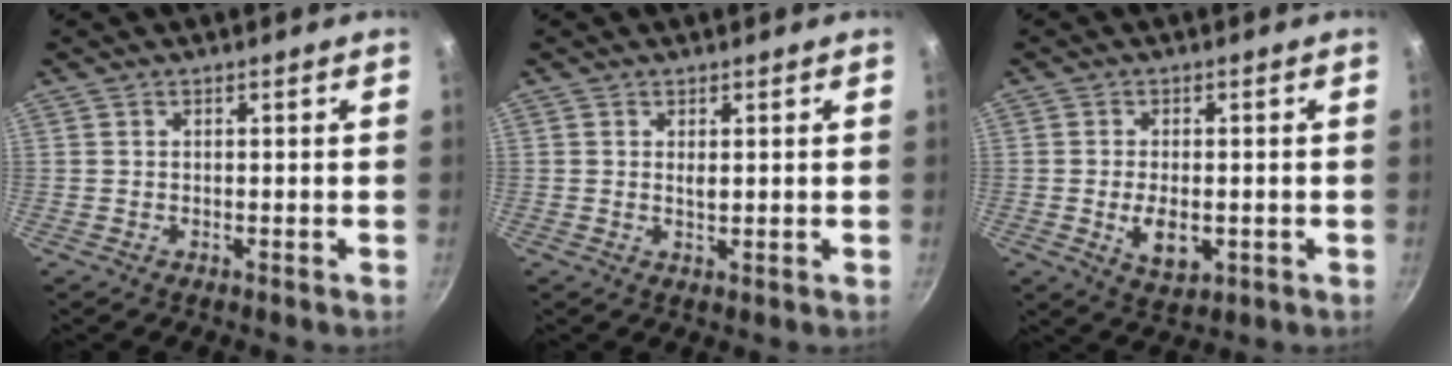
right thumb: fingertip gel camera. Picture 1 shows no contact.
{"total": 1.5, "force": [0.5, 0.6, 1.3], "torque": [-0.022, -0.003, 0.008]}
{"total": 6.5, "force": [-1.2, 3.7, 5.2], "torque": [-0.082, -0.004, -0.011]}